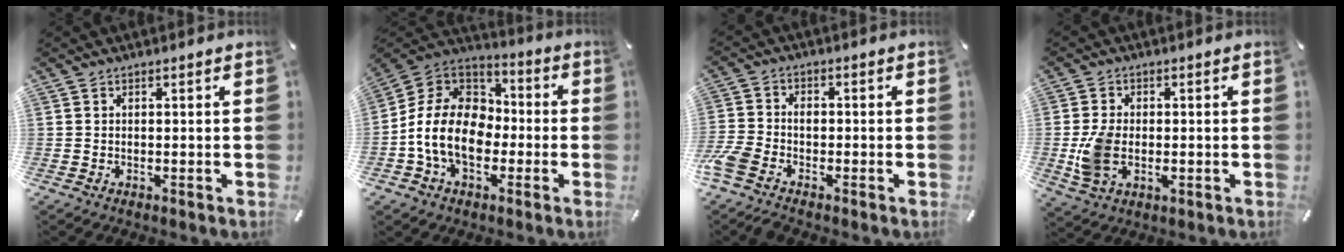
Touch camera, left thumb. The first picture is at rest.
{"total": 15.3, "force": [-4.3, 11.5, 9.1], "torque": [-0.213, 0.030, -0.079]}
{"total": 5.6, "force": [-2.8, 3.6, 3.3], "torque": [-0.088, 0.004, -0.056]}
{"total": 7.2, "force": [-0.9, 4.8, 5.3], "torque": [-0.123, -0.004, -0.015]}